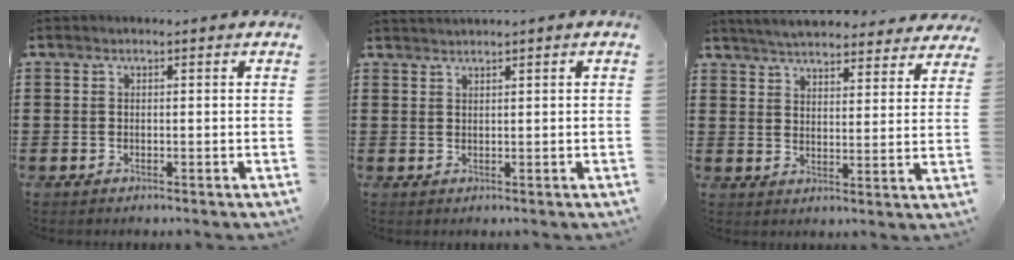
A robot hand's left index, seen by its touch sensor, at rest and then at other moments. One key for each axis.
{"total": 1.0, "fx": 0.9, "fy": -0.2, "fz": 0.2, "tx": -0.004, "ty": -0.001, "tz": 0.019}
{"total": 5.2, "fx": 5.1, "fy": 0.1, "fz": 0.8, "tx": -0.038, "ty": -0.024, "tz": 0.092}